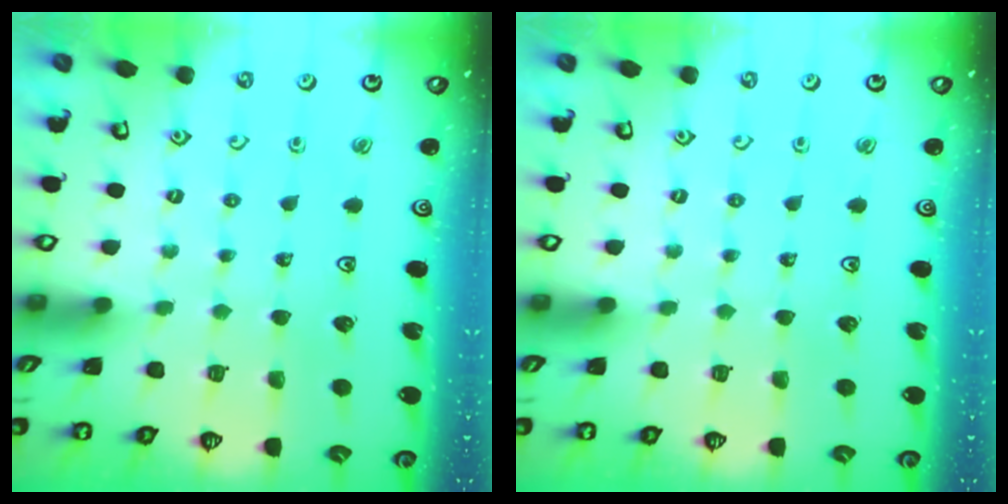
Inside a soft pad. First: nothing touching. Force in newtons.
{"total": 0.0}